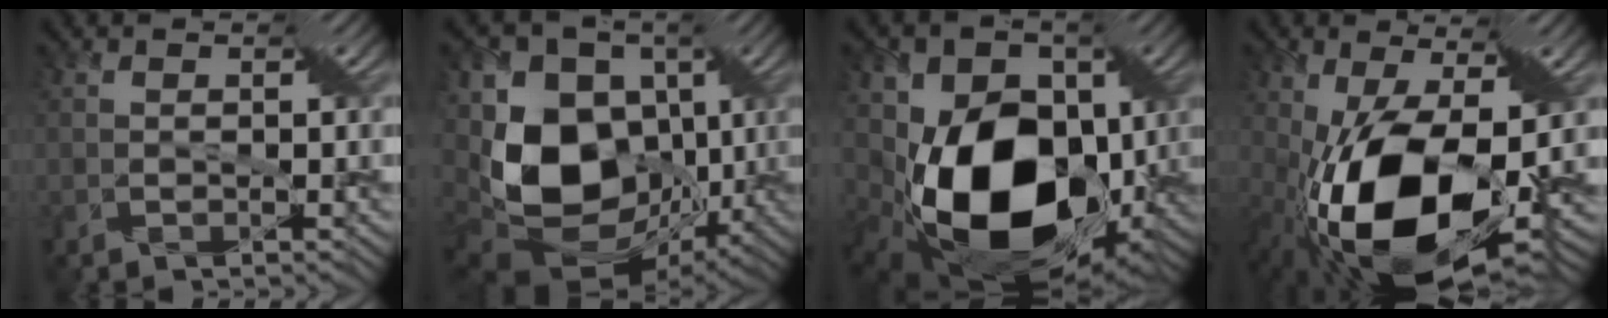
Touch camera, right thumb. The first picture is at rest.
{"total": 15.1, "force": [-0.9, 11.4, 9.8], "torque": [-0.215, -0.015, -0.013]}
{"total": 15.6, "force": [-1.8, 11.1, 10.7], "torque": [-0.212, -0.046, -0.019]}
{"total": 14.7, "force": [-2.9, 7.3, 12.4], "torque": [-0.244, -0.024, -0.047]}